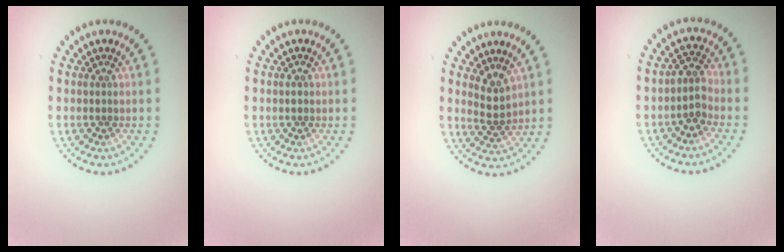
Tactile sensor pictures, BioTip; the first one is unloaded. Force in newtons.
{"total": 0.9, "press": 0.9, "slide": 0.2}
{"total": 1.9, "press": 1.6, "slide": 1.1}
{"total": 2.1, "press": 1.7, "slide": 1.2}